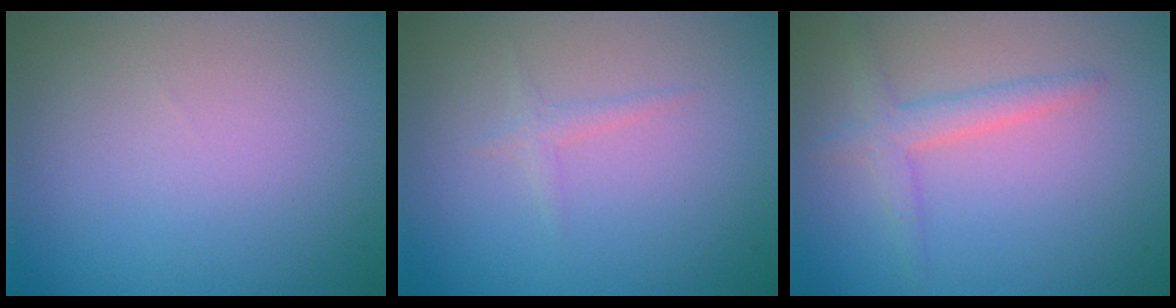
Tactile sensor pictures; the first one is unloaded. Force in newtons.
{"total": 0.8, "press": 0.8, "slide": 0.1}
{"total": 2.3, "press": 2.3, "slide": 0.1}